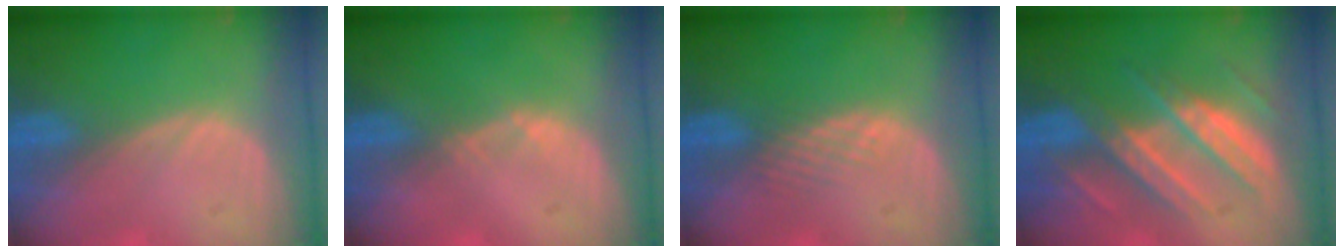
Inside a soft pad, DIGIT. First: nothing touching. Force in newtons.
{"total": 0.6, "press": 0.5, "slide": 0.2}
{"total": 1.8, "press": 1.8, "slide": 0.2}
{"total": 8.6, "press": 8.6, "slide": 0.5}